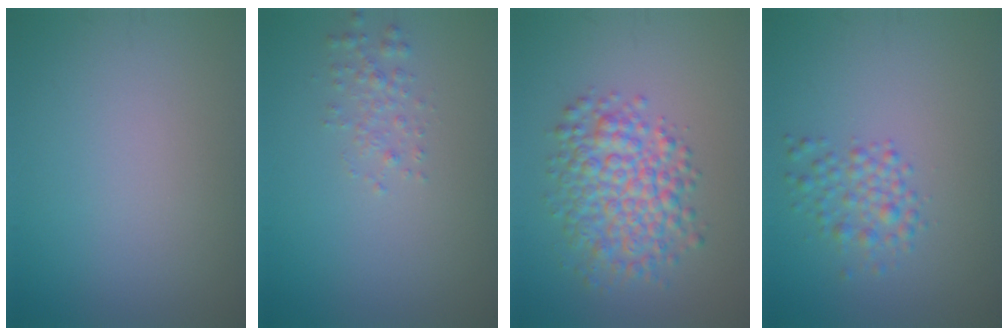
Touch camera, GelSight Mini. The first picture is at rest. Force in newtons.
{"total": 1.4, "press": 1.4, "slide": 0.0}
{"total": 5.9, "press": 5.9, "slide": 0.2}
{"total": 2.3, "press": 2.3, "slide": 0.0}